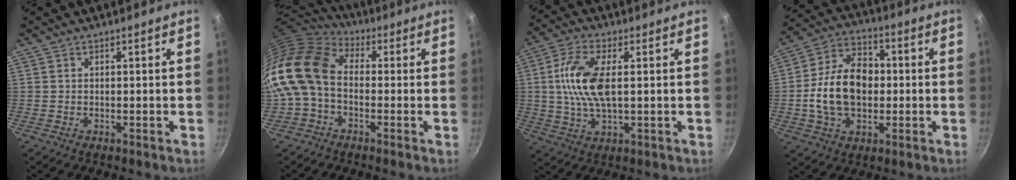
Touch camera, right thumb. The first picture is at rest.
{"total": 14.5, "force": [-1.3, 10.3, 10.1], "torque": [-0.188, 0.033, -0.044]}
{"total": 10.9, "force": [1.2, 4.8, 9.7], "torque": [-0.198, 0.007, 0.016]}
{"total": 15.9, "force": [-0.8, 10.9, 11.5], "torque": [-0.173, 0.029, -0.025]}